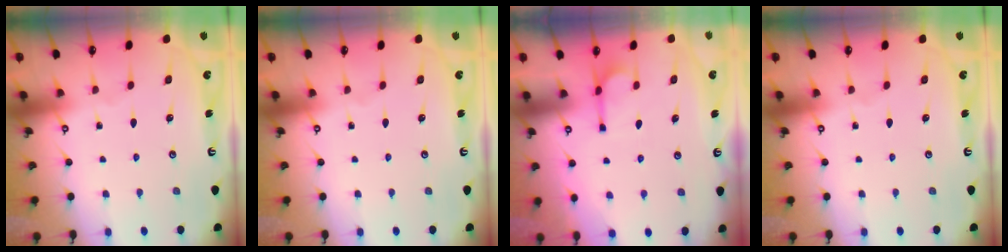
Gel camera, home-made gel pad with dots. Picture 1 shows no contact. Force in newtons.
{"total": 0.0}
{"total": 2.2, "press": 1.8, "slide": 1.2}
{"total": 0.0}